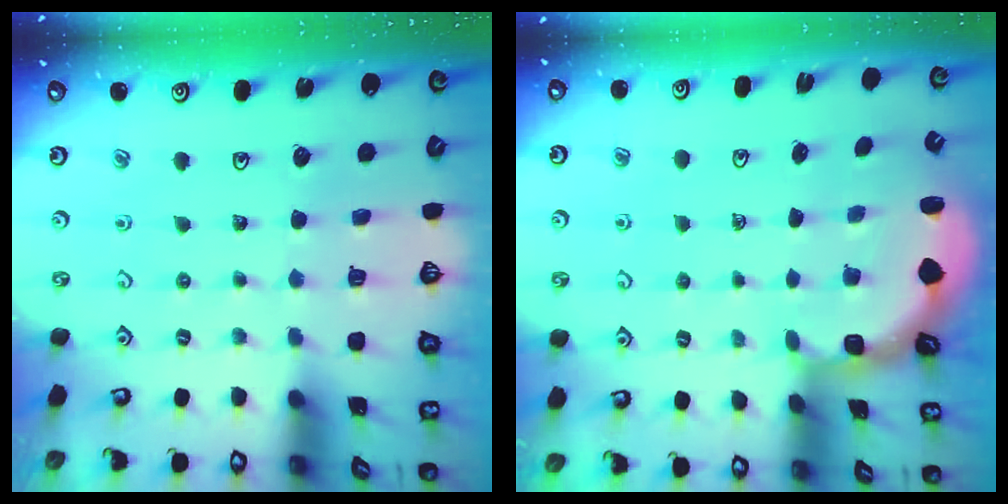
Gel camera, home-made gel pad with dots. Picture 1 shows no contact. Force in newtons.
{"total": 2.9, "press": 2.0, "slide": 2.1}